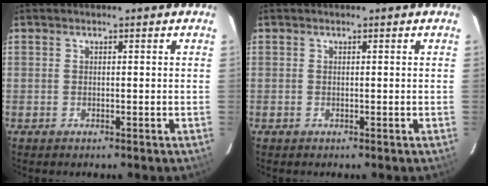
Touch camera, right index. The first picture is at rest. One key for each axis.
{"total": 0.0}